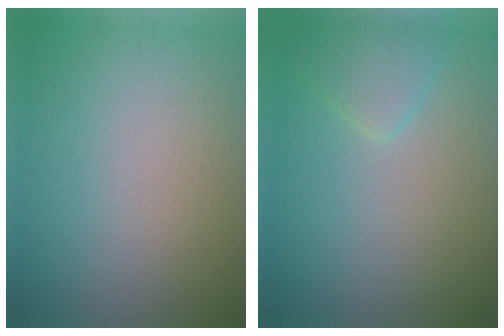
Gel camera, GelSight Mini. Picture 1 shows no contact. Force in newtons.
{"total": 2.2, "press": 2.2, "slide": 0.2}